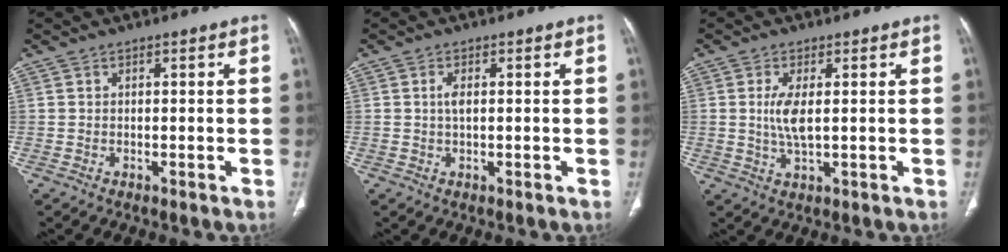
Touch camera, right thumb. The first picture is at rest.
{"total": 1.7, "force": [0.2, 0.7, 1.5], "torque": [-0.033, 0.001, 0.005]}
{"total": 4.8, "force": [0.5, 1.6, 4.5], "torque": [-0.104, -0.009, 0.014]}